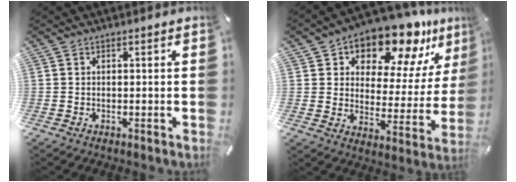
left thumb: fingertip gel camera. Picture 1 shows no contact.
{"total": 14.7, "force": [12.4, 6.1, 5.1], "torque": [-0.089, -0.108, 0.213]}